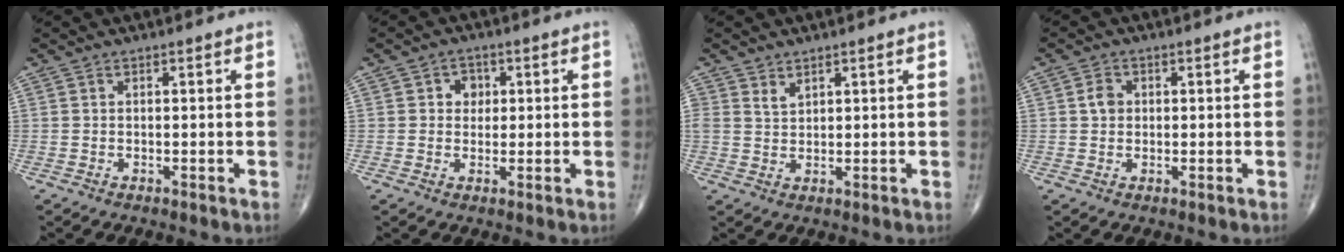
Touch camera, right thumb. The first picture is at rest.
{"total": 3.4, "force": [0.8, 2.9, 1.5], "torque": [0.001, 0.002, 0.008]}
{"total": 2.0, "force": [1.4, 1.1, 0.9], "torque": [-0.007, -0.010, 0.030]}
{"total": 2.7, "force": [0.4, 2.2, 1.4], "torque": [-0.017, 0.002, 0.005]}